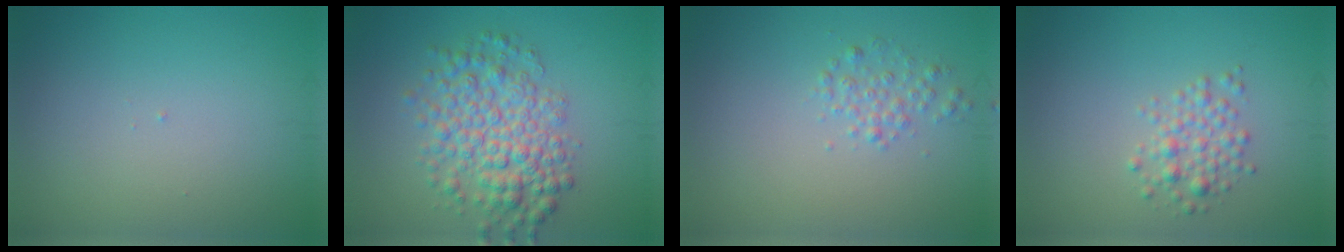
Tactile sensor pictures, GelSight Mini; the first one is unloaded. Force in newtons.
{"total": 5.9, "press": 5.9, "slide": 0.1}
{"total": 1.5, "press": 1.5, "slide": 0.0}
{"total": 2.1, "press": 2.1, "slide": 0.2}